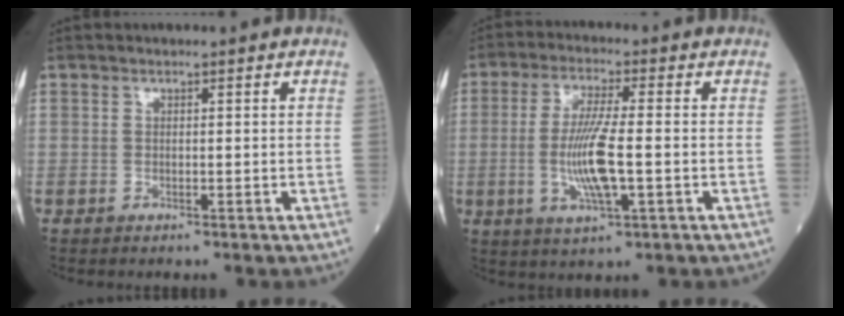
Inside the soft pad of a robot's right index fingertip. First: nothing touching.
{"total": 8.9, "force": [-1.5, 0.9, 8.7], "torque": [-0.179, -0.007, -0.030]}